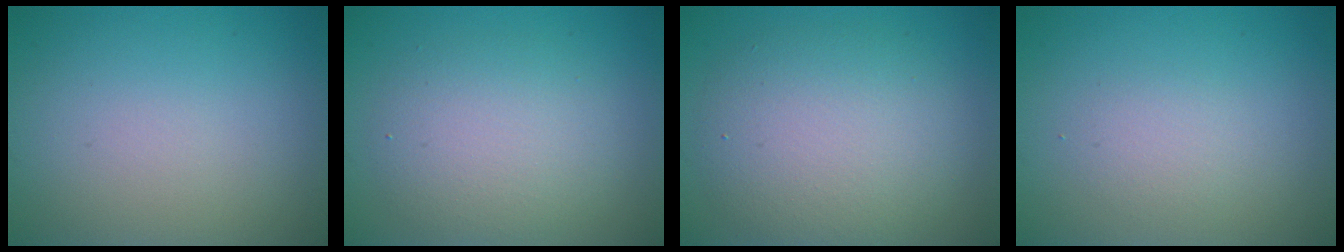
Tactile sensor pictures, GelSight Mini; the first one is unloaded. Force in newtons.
{"total": 4.4, "press": 4.4, "slide": 0.3}
{"total": 6.5, "press": 6.5, "slide": 0.3}
{"total": 1.5, "press": 1.4, "slide": 0.1}